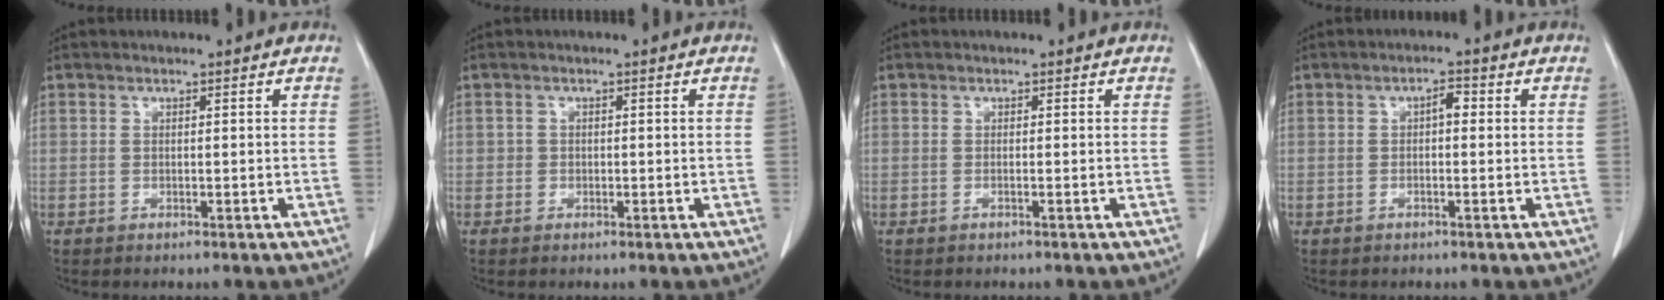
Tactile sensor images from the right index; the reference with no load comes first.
{"total": 0.8, "force": [-0.2, 0.7, 0.0], "torque": [0.009, 0.006, -0.007]}
{"total": 0.0}
{"total": 2.0, "force": [0.2, 0.7, 1.9], "torque": [-0.027, 0.006, 0.000]}